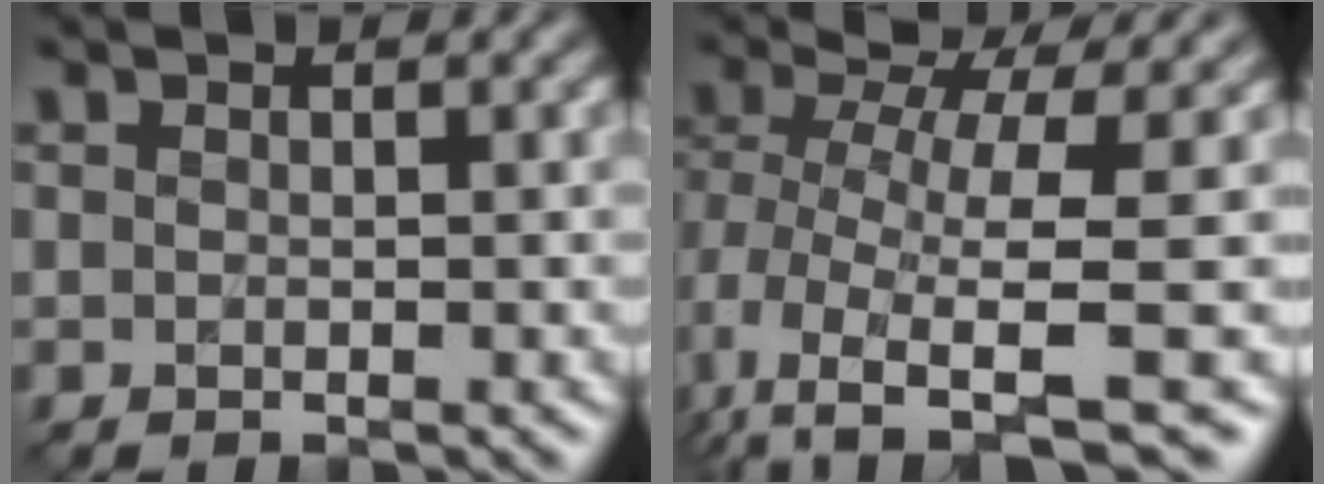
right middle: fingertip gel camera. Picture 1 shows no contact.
{"total": 7.4, "force": [-1.3, 3.0, 6.6], "torque": [-0.138, -0.018, -0.021]}